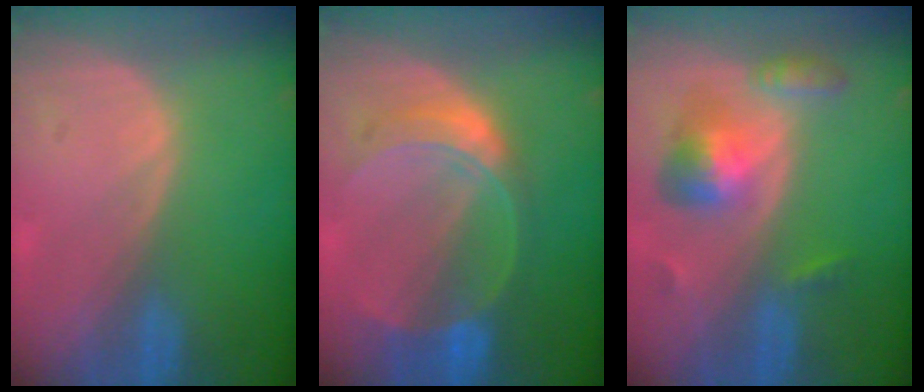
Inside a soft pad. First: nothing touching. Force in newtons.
{"total": 7.6, "press": 6.7, "slide": 3.5}
{"total": 6.5, "press": 6.0, "slide": 2.5}